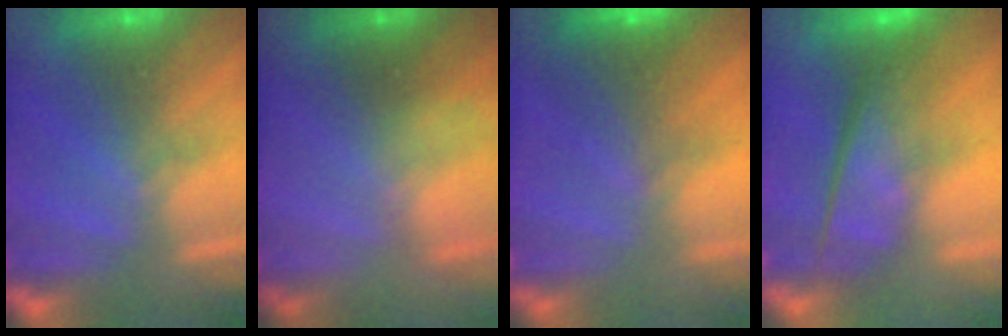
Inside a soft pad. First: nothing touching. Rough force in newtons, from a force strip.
{"total": 2.4}
{"total": 7.0}
{"total": 5.6}